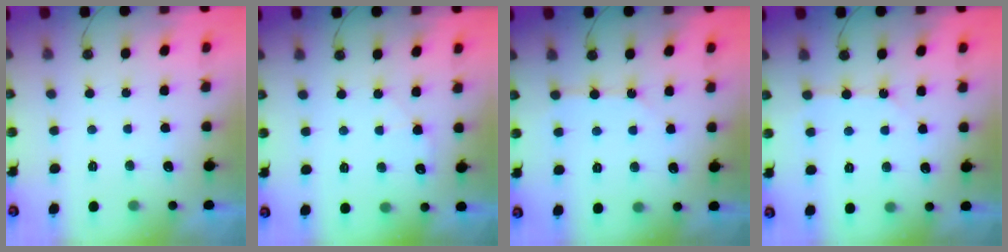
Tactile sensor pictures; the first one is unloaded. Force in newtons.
{"total": 5.3, "press": 5.2, "slide": 0.7}
{"total": 2.2, "press": 2.2, "slide": 0.3}
{"total": 2.2, "press": 2.2, "slide": 0.3}